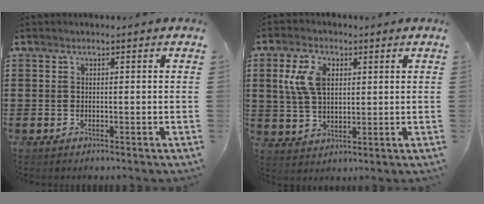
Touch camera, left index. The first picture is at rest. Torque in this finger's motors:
{"motor_torque": [1.11, 1.03, 0.67, 0.08]}